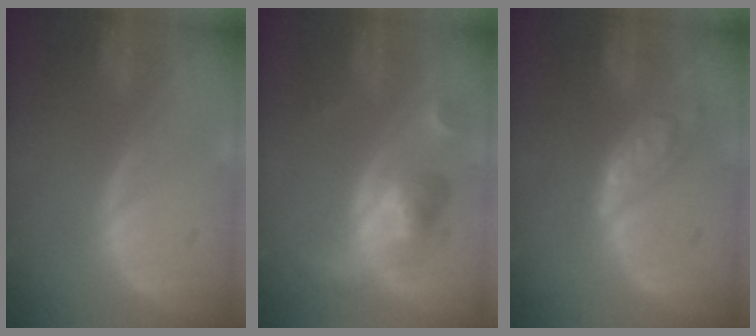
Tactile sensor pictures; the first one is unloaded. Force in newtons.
{"total": 5.9, "press": 5.6, "slide": 1.8}
{"total": 6.2, "press": 5.4, "slide": 3.0}